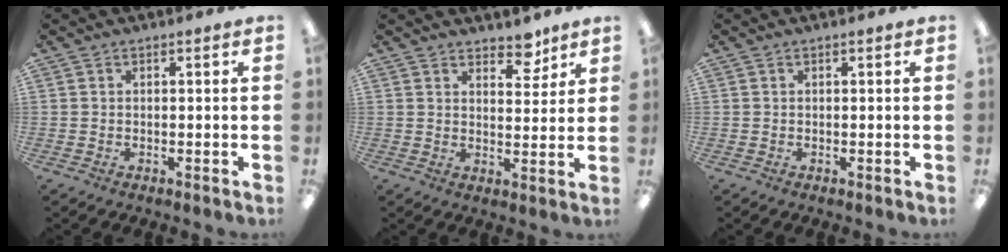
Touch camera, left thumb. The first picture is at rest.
{"total": 5.8, "force": [4.9, 2.4, 2.0], "torque": [-0.002, -0.038, 0.083]}
{"total": 0.0}